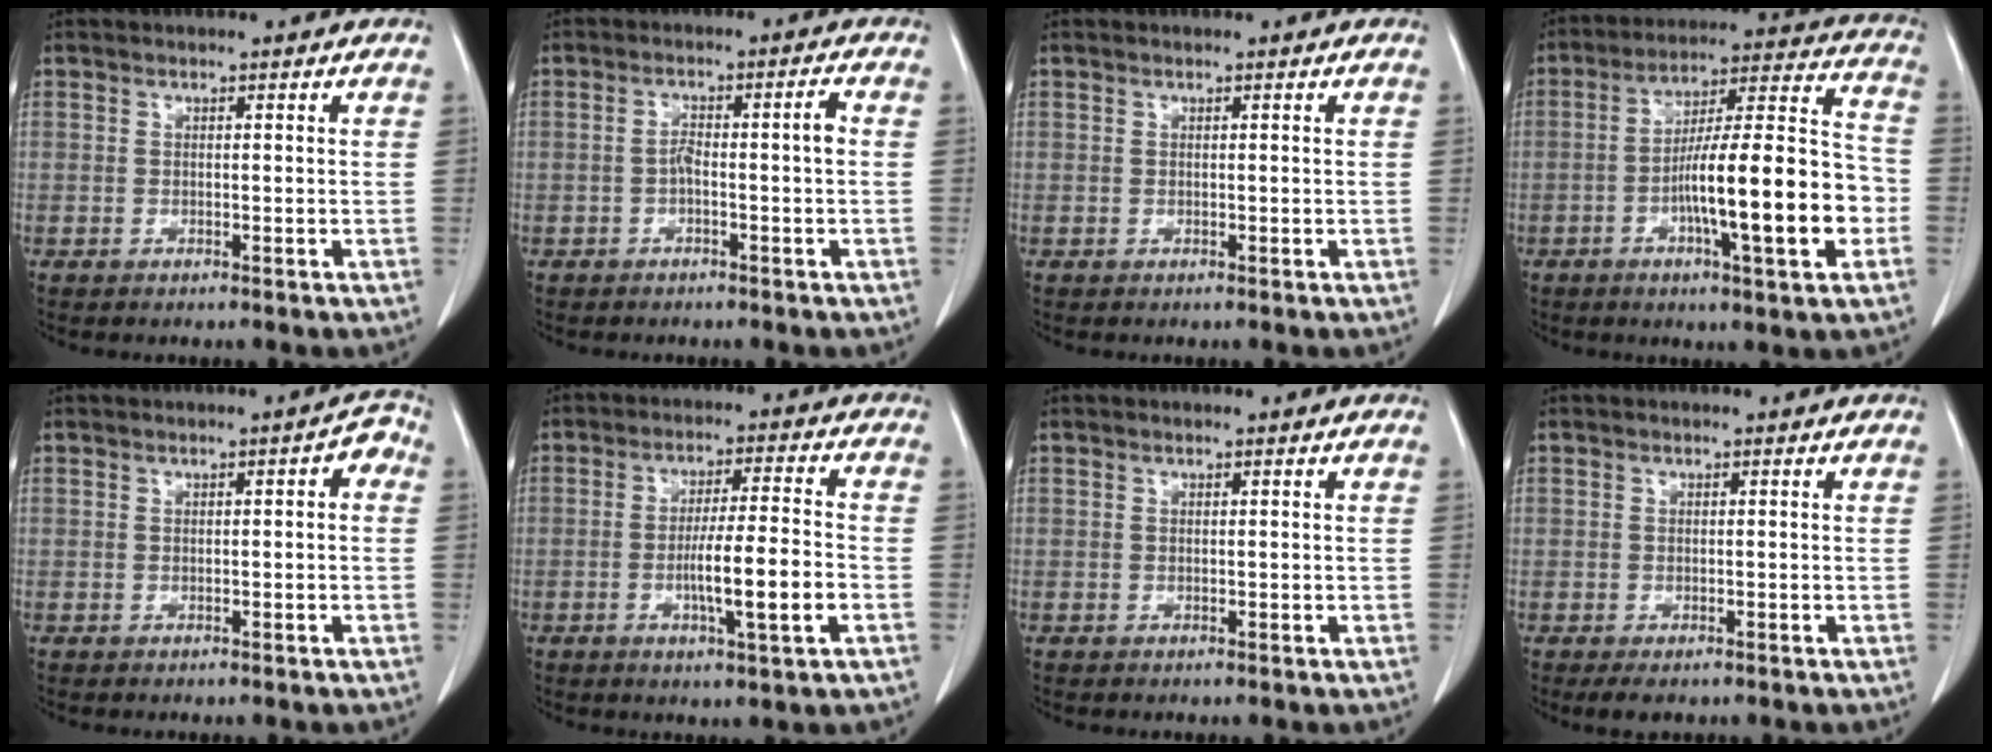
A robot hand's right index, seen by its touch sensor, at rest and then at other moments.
{"total": 3.6, "force": [-0.9, 0.1, 3.5], "torque": [-0.062, 0.017, -0.013]}
{"total": 0.0}
{"total": 17.9, "force": [-4.8, 1.8, 17.1], "torque": [-0.274, 0.012, -0.074]}
{"total": 2.3, "force": [0.1, 0.8, 2.2], "torque": [-0.018, 0.010, -0.003]}
{"total": 9.0, "force": [-2.6, 0.1, 8.7], "torque": [-0.147, -0.003, -0.045]}
{"total": 0.0}
{"total": 2.2, "force": [-1.3, 1.4, 1.0], "torque": [-0.016, 0.000, -0.012]}